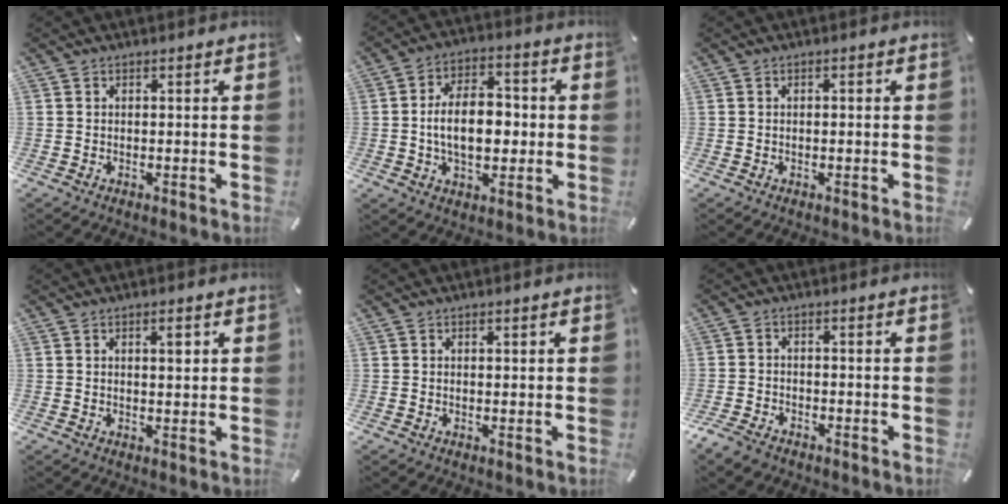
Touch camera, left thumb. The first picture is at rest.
{"total": 12.1, "force": [-0.9, 7.9, 9.1], "torque": [-0.147, 0.007, -0.018]}
{"total": 0.6, "force": [-0.3, 0.3, 0.4], "torque": [-0.009, 0.000, -0.006]}
{"total": 2.7, "force": [0.9, 1.0, 2.3], "torque": [-0.032, -0.001, 0.010]}
{"total": 0.6, "force": [0.2, 0.4, 0.4], "torque": [-0.009, 0.002, 0.002]}
{"total": 3.4, "force": [-2.7, 1.7, 0.9], "torque": [-0.033, 0.012, -0.059]}